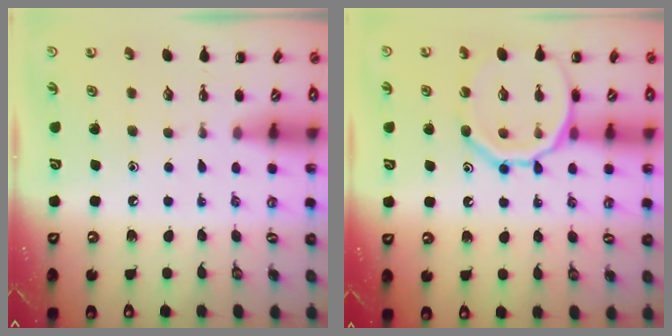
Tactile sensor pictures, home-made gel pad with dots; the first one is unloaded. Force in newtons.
{"total": 15.5, "press": 15.4, "slide": 1.7}